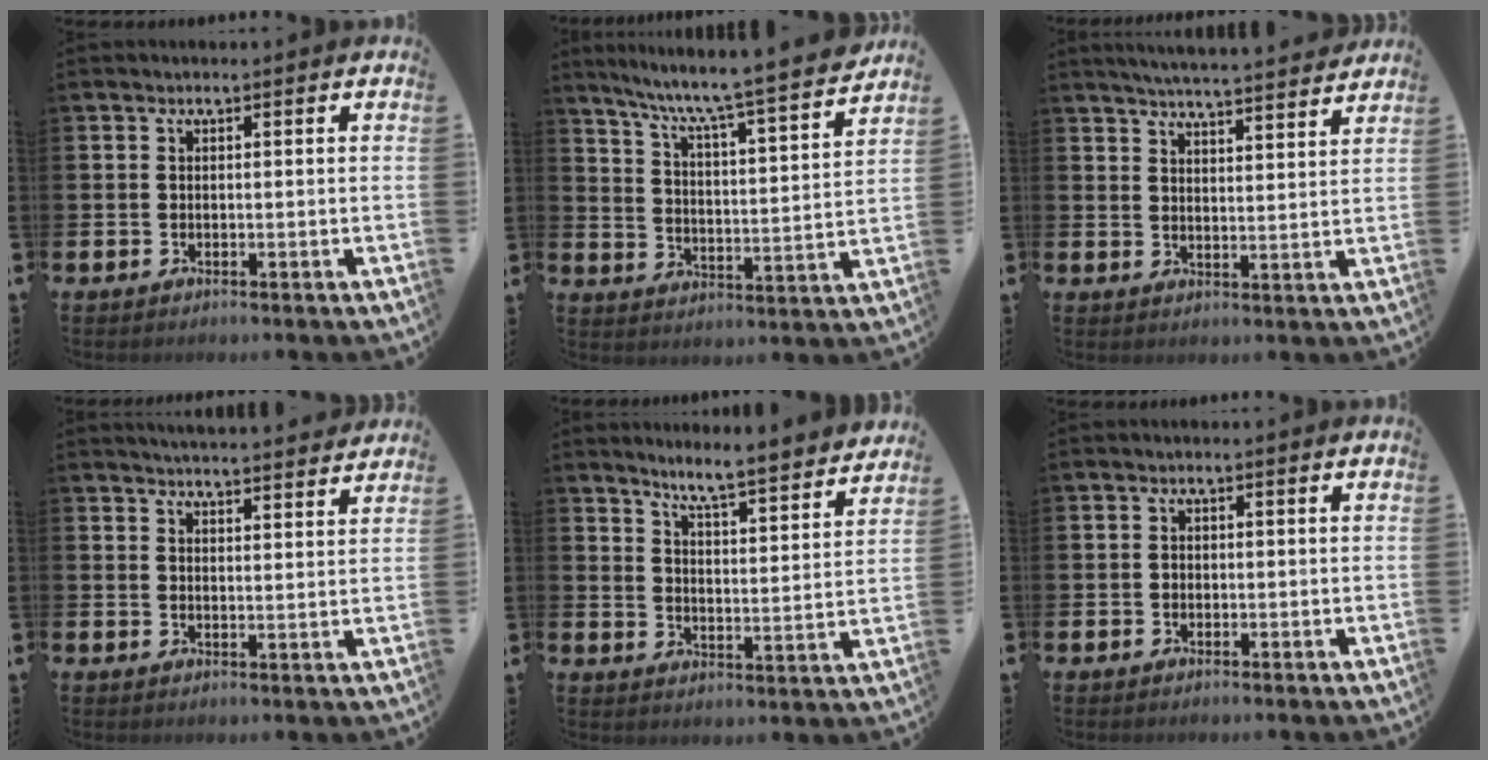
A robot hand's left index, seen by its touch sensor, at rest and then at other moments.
{"total": 7.2, "force": [6.7, -0.4, 2.6], "torque": [-0.078, -0.063, 0.107]}
{"total": 5.3, "force": [5.2, -0.4, 0.7], "torque": [-0.021, -0.036, 0.091]}
{"total": 4.5, "force": [4.5, -0.2, 0.1], "torque": [-0.004, -0.031, 0.079]}
{"total": 6.5, "force": [6.3, -0.1, 1.7], "torque": [-0.045, -0.054, 0.104]}
{"total": 0.7, "force": [-0.1, 0.7, 0.2], "torque": [0.000, 0.004, -0.005]}